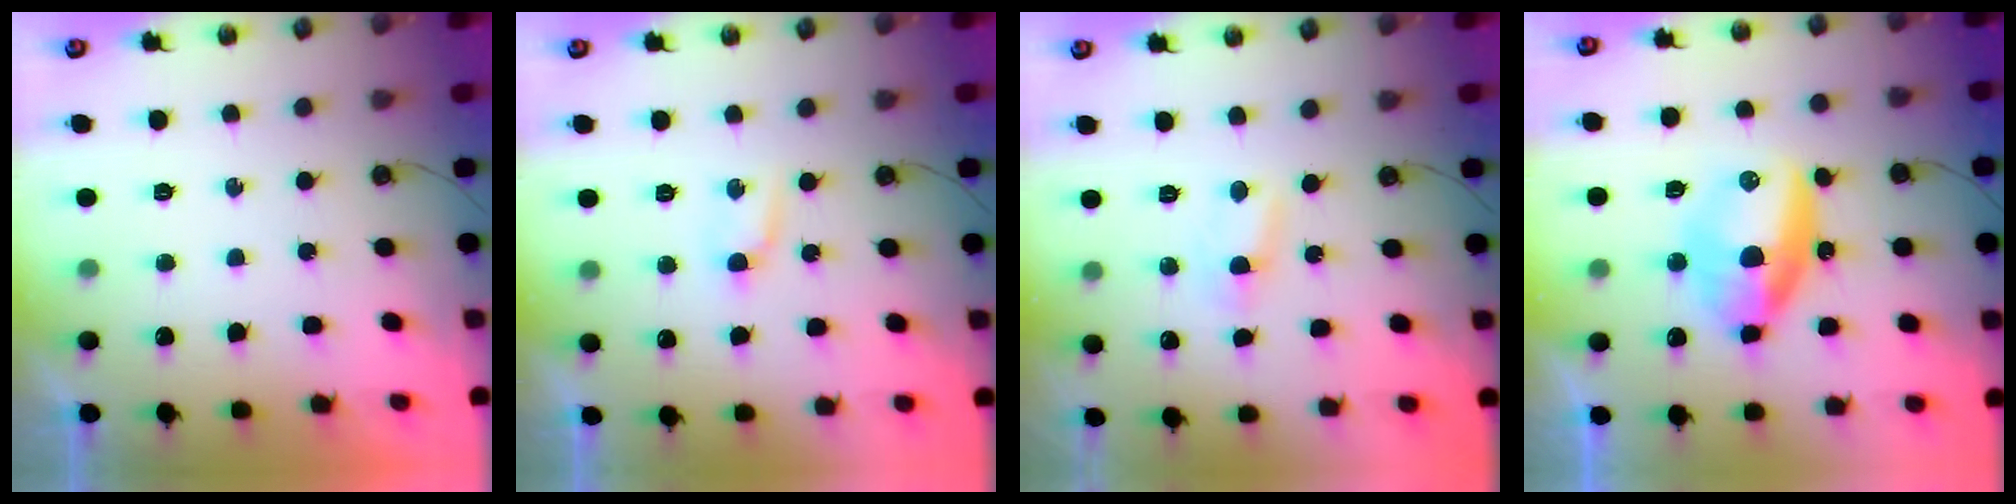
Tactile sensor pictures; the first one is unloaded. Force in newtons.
{"total": 6.3, "press": 3.6, "slide": 5.2}
{"total": 2.7, "press": 2.7, "slide": 0.2}
{"total": 10.5, "press": 10.3, "slide": 1.6}